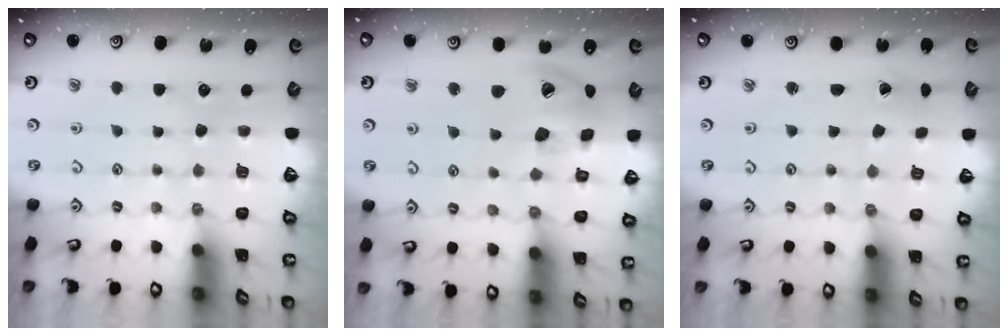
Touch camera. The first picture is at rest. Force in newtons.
{"total": 17.3, "press": 17.2, "slide": 2.6}
{"total": 0.0}